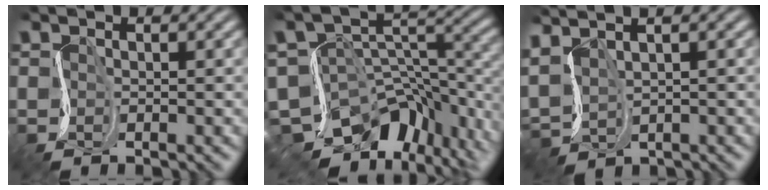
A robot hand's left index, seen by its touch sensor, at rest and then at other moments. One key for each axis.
{"total": 13.1, "fx": -7.0, "fy": 6.4, "fz": 9.0, "tx": -0.161, "ty": 0.004, "tz": -0.093}
{"total": 4.2, "fx": 1.8, "fy": 1.9, "fz": 3.3, "tx": -0.087, "ty": 0.009, "tz": 0.036}